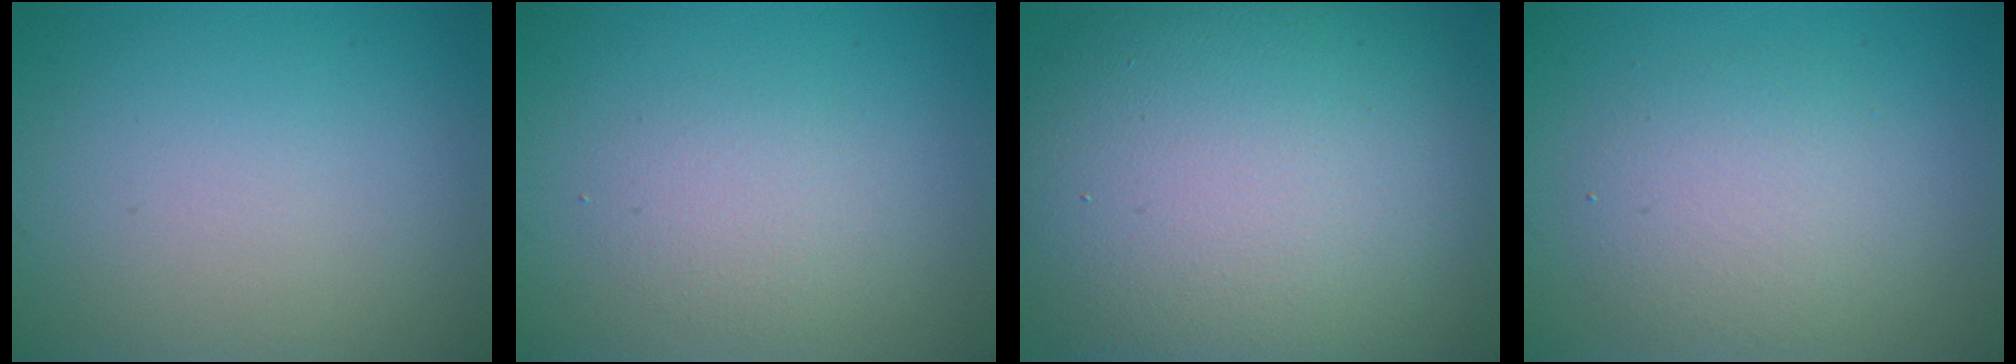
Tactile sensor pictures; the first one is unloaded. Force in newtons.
{"total": 2.0, "press": 2.0, "slide": 0.1}
{"total": 16.2, "press": 16.2, "slide": 0.6}
{"total": 3.7, "press": 3.7, "slide": 0.3}